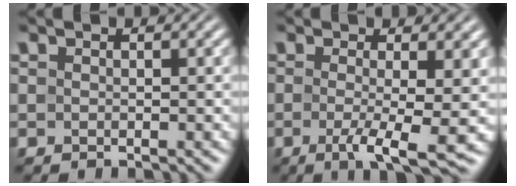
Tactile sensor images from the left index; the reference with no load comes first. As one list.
[{"total": 6.0, "force": [-1.1, 1.3, 5.7], "torque": [-0.092, -0.013, -0.018]}]